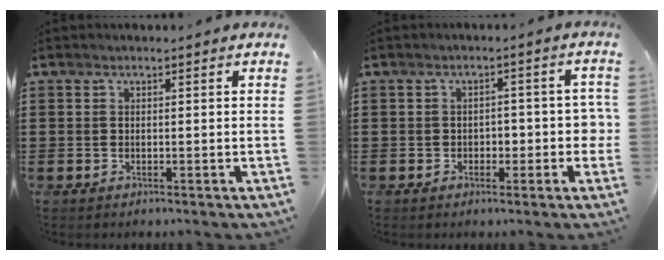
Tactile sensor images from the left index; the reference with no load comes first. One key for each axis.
{"total": 3.0, "fx": -0.9, "fy": 2.0, "fz": 2.0, "tx": -0.034, "ty": 0.005, "tz": -0.024}